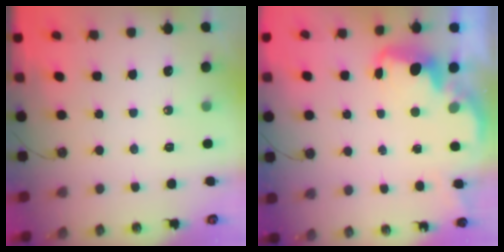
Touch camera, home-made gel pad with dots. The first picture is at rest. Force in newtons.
{"total": 2.4, "press": 2.3, "slide": 0.7}